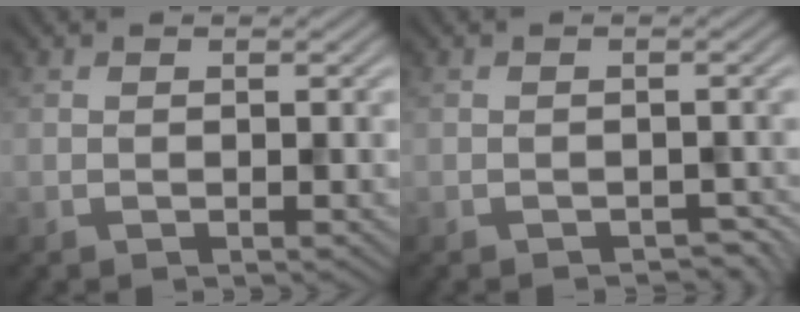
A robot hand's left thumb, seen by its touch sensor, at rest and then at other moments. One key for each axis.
{"total": 1.6, "fx": -1.4, "fy": 0.6, "fz": 0.5, "tx": -0.004, "ty": -0.007, "tz": -0.017}